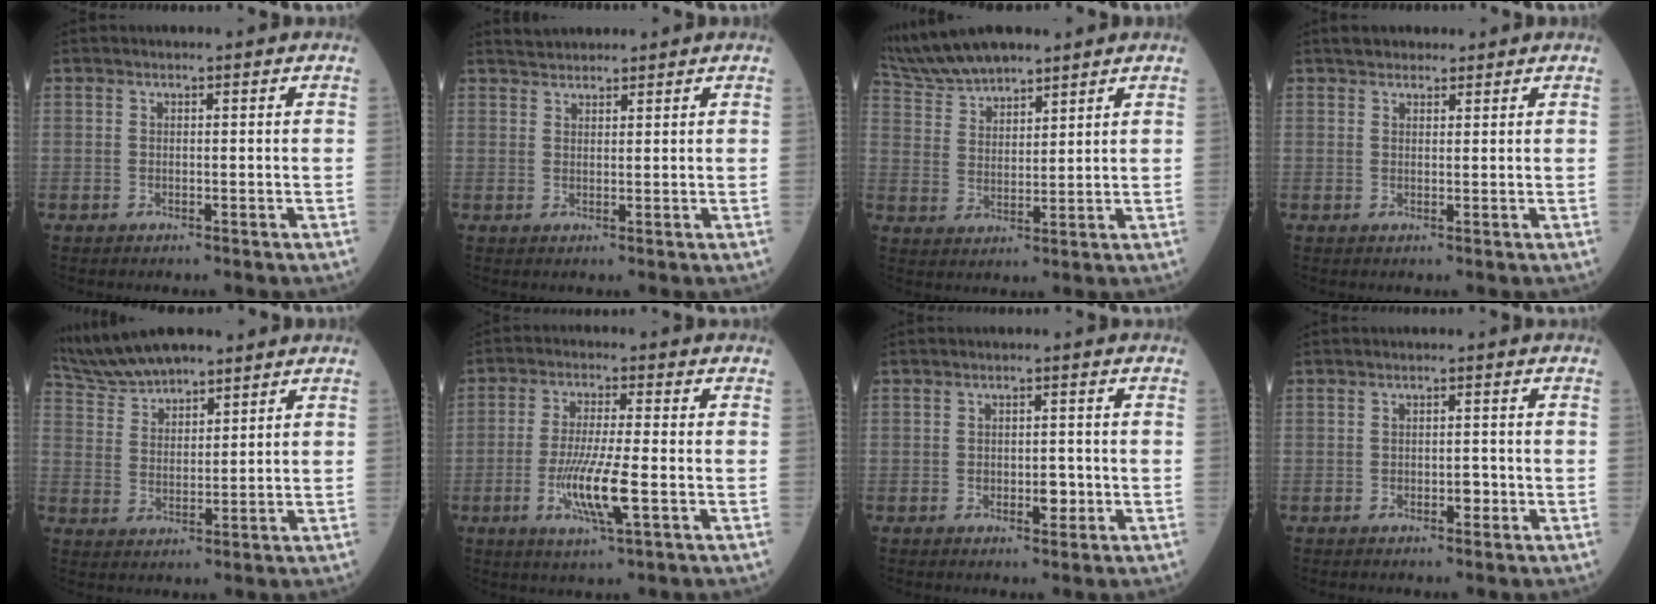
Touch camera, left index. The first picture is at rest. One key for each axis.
{"total": 2.7, "fx": 2.6, "fy": 0.6, "fz": 0.2, "tx": -0.011, "ty": 0.022, "tz": 0.048}
{"total": 9.7, "fx": 8.7, "fy": 1.9, "fz": 3.8, "tx": -0.089, "ty": 0.023, "tz": 0.175}
{"total": 3.1, "fx": 2.6, "fy": 1.4, "fz": 1.0, "tx": -0.013, "ty": 0.020, "tz": 0.038}
{"total": 8.9, "fx": 7.9, "fy": 2.1, "fz": 3.4, "tx": -0.082, "ty": 0.027, "tz": 0.160}
{"total": 8.7, "fx": -2.5, "fy": 0.6, "fz": 8.3, "tx": -0.165, "ty": -0.015, "tz": -0.047}
{"total": 3.0, "fx": -0.8, "fy": 1.6, "fz": 2.3, "tx": -0.032, "ty": 0.004, "tz": -0.007}
{"total": 1.9, "fx": -0.7, "fy": 0.9, "fz": 1.5, "tx": -0.020, "ty": 0.004, "tz": -0.009}